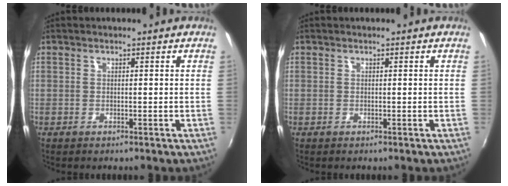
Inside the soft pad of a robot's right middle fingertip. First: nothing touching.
{"total": 0.0}